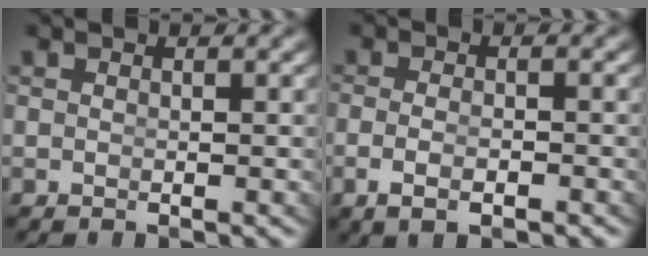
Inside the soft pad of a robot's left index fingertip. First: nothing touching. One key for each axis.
{"total": 2.6, "fx": -1.7, "fy": 0.5, "fz": 1.9, "tx": -0.046, "ty": -0.012, "tz": -0.018}